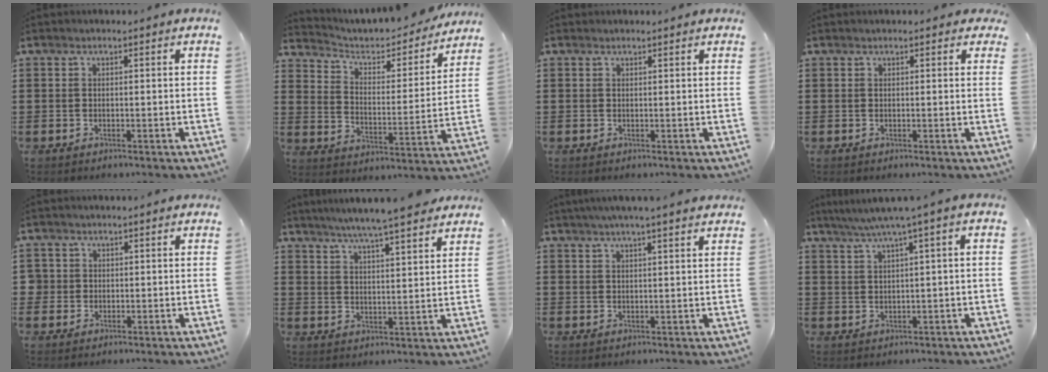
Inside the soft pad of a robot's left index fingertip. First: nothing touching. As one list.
[{"total": 4.1, "force": [3.5, 1.8, 1.2], "torque": [-0.048, -0.024, 0.051]}, {"total": 0.6, "force": [0.6, 0.1, 0.1], "torque": [-0.004, 0.001, 0.012]}, {"total": 0.8, "force": [0.6, 0.3, 0.4], "torque": [-0.008, 0.005, 0.010]}, {"total": 1.4, "force": [0.3, 1.4, 0.1], "torque": [-0.008, 0.007, 0.003]}, {"total": 5.6, "force": [5.1, -0.7, 2.2], "torque": [-0.059, -0.023, 0.090]}, {"total": 3.1, "force": [2.6, -0.3, 1.6], "torque": [-0.038, 0.001, 0.047]}, {"total": 3.6, "force": [1.5, -0.5, 3.2], "torque": [-0.064, -0.007, 0.021]}]